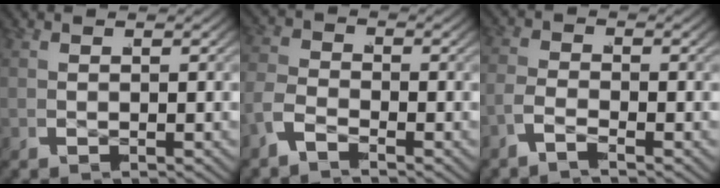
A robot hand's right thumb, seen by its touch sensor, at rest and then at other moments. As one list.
[{"total": 2.5, "force": [-1.9, 1.4, 0.9], "torque": [-0.021, -0.005, -0.041]}, {"total": 1.6, "force": [-1.5, 0.0, 0.4], "torque": [-0.010, 0.003, -0.037]}]